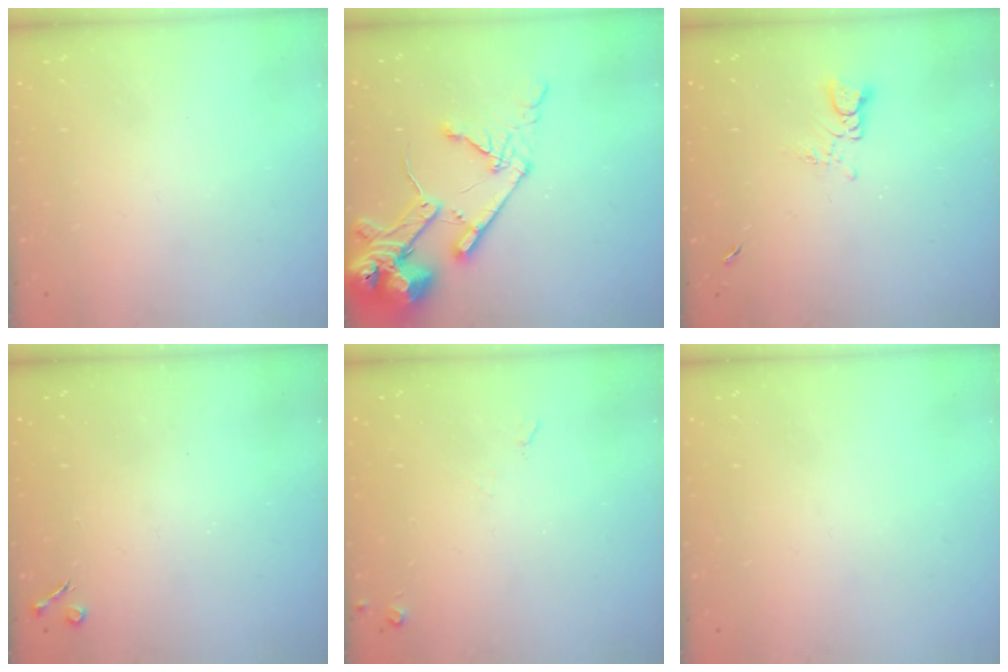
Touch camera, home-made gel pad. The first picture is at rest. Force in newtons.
{"total": 18.1, "press": 17.9, "slide": 2.2}
{"total": 2.7, "press": 2.7, "slide": 0.2}
{"total": 2.7, "press": 2.6, "slide": 0.5}
{"total": 3.5, "press": 3.4, "slide": 0.6}
{"total": 0.0}